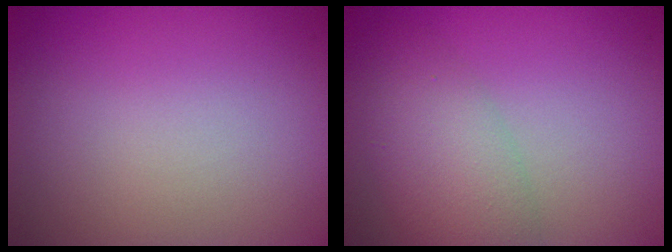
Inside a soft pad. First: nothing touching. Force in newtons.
{"total": 4.6, "press": 4.6, "slide": 0.3}